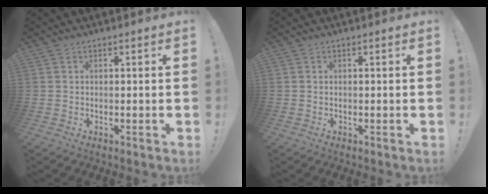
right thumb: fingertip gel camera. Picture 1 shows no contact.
{"total": 0.0}